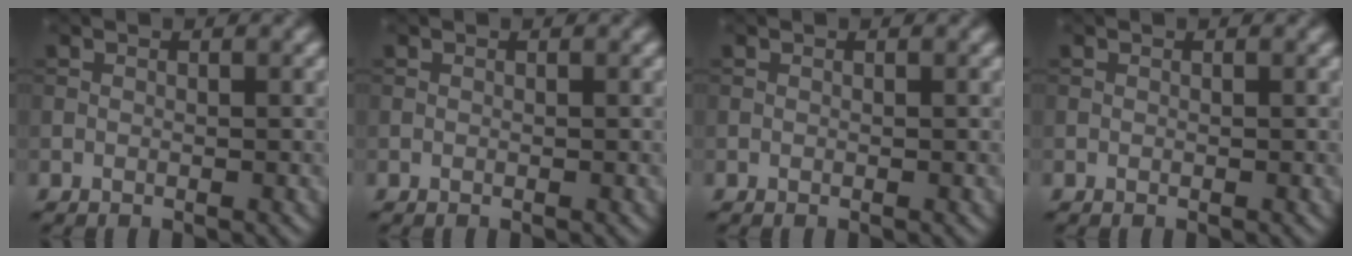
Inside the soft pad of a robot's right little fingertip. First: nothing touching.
{"total": 0.0}
{"total": 0.0}
{"total": 0.0}